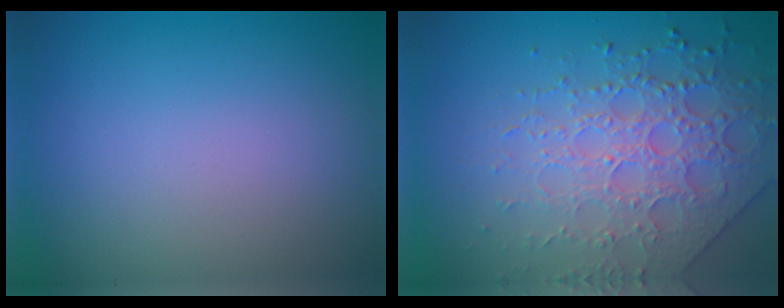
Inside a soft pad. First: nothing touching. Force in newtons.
{"total": 5.2, "press": 4.7, "slide": 2.1}